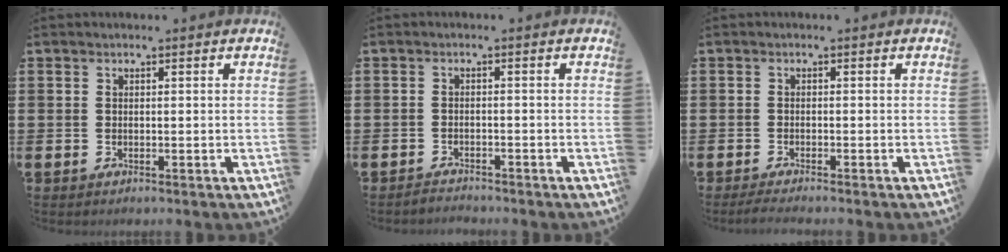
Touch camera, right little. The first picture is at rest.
{"total": 1.3, "force": [-1.3, 0.0, -0.2], "torque": [-0.002, 0.003, -0.029]}
{"total": 1.1, "force": [-0.8, 0.0, 0.8], "torque": [-0.011, -0.002, -0.015]}